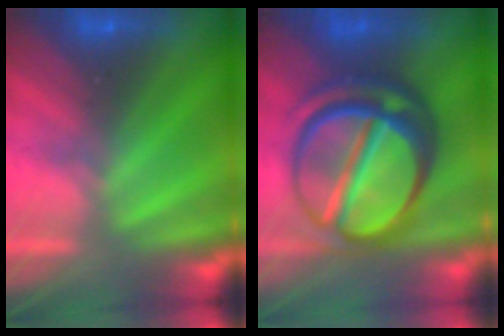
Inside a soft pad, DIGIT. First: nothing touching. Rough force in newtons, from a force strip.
{"total": 9.7}